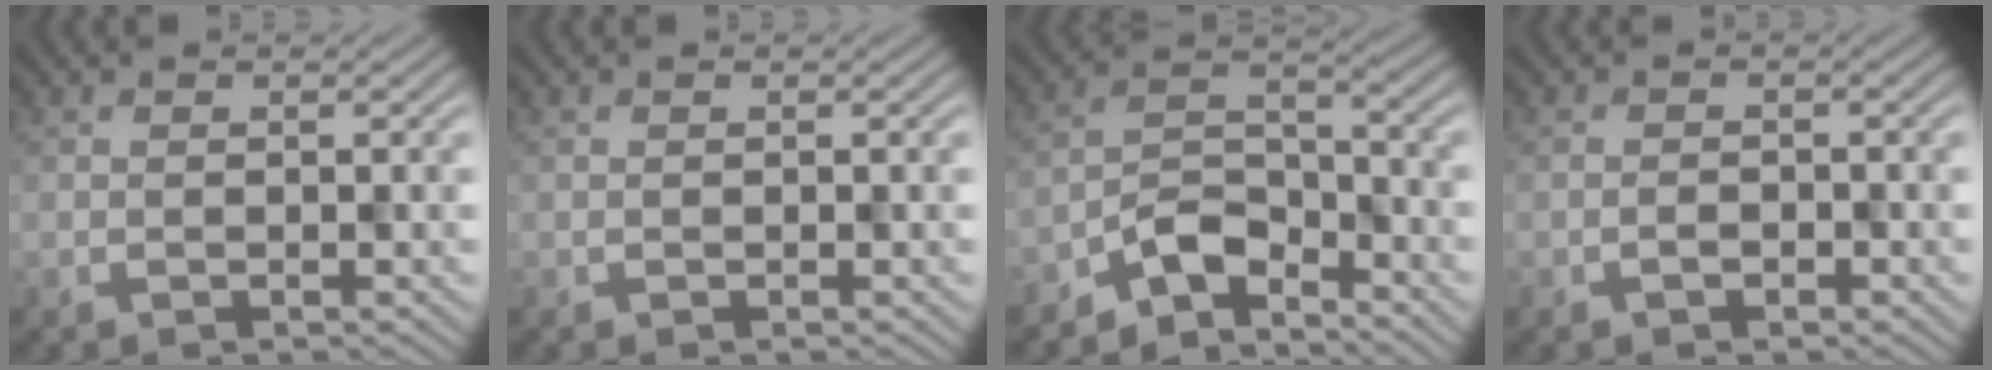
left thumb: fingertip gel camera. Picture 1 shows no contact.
{"total": 0.0}
{"total": 5.5, "force": [-4.6, 2.0, 2.1], "torque": [-0.031, 0.008, -0.102]}
{"total": 0.7, "force": [-0.5, 0.4, 0.1], "torque": [0.002, 0.003, -0.010]}